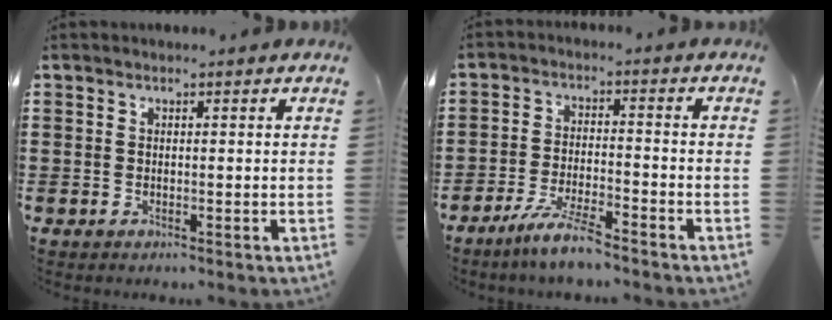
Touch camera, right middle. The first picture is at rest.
{"total": 5.9, "force": [-5.0, 0.2, 3.2], "torque": [-0.072, -0.011, -0.095]}